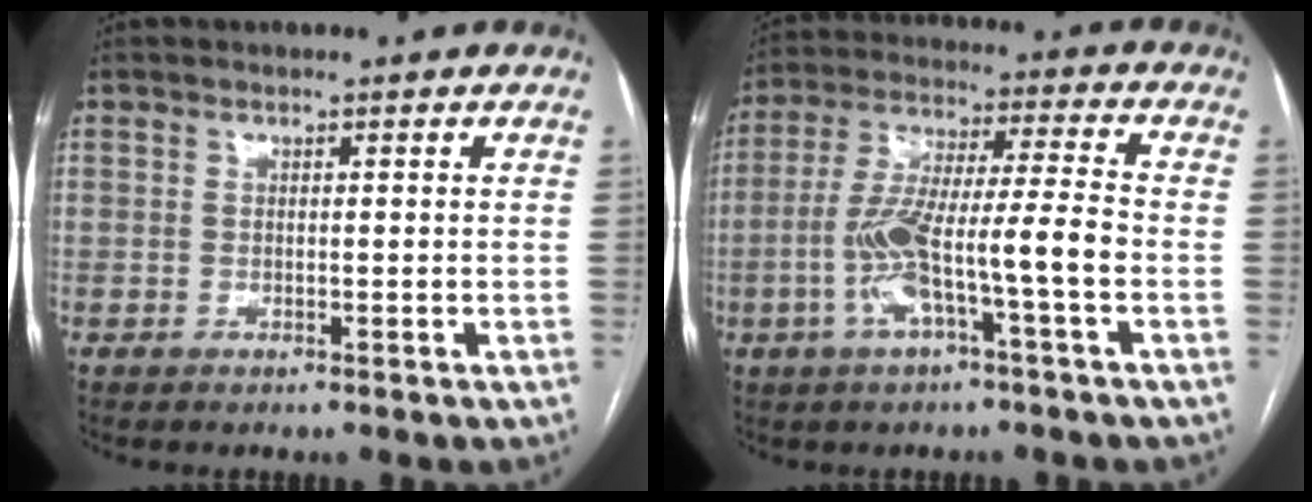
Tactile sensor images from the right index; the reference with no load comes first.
{"total": 12.1, "force": [-3.8, 0.5, 11.5], "torque": [-0.226, 0.017, -0.071]}